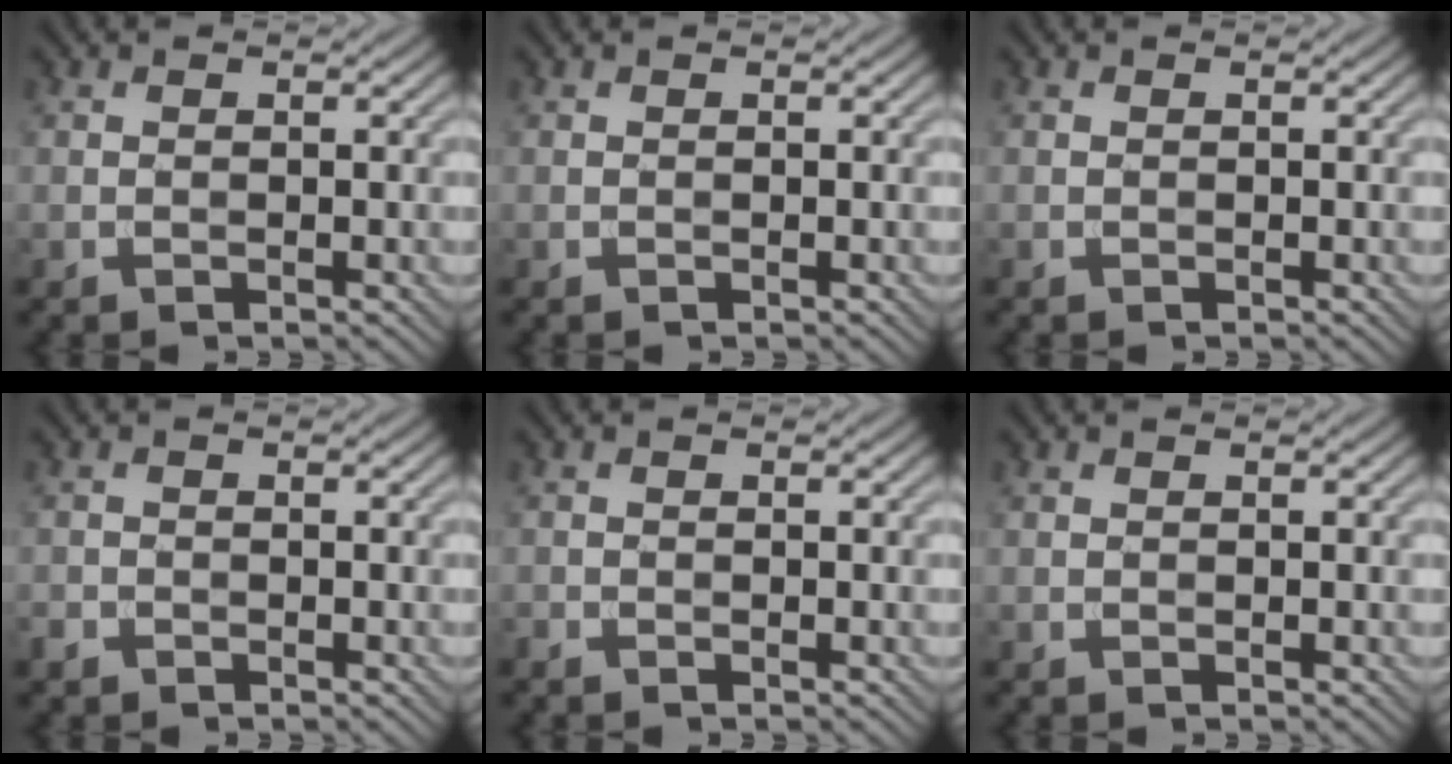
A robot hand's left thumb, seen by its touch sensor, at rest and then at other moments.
{"total": 0.0}
{"total": 0.0}
{"total": 1.2, "force": [-0.9, 0.7, 0.3], "torque": [-0.006, -0.003, -0.022]}
{"total": 0.7, "force": [-0.6, 0.1, 0.1], "torque": [-0.003, -0.003, -0.015]}
{"total": 0.0}